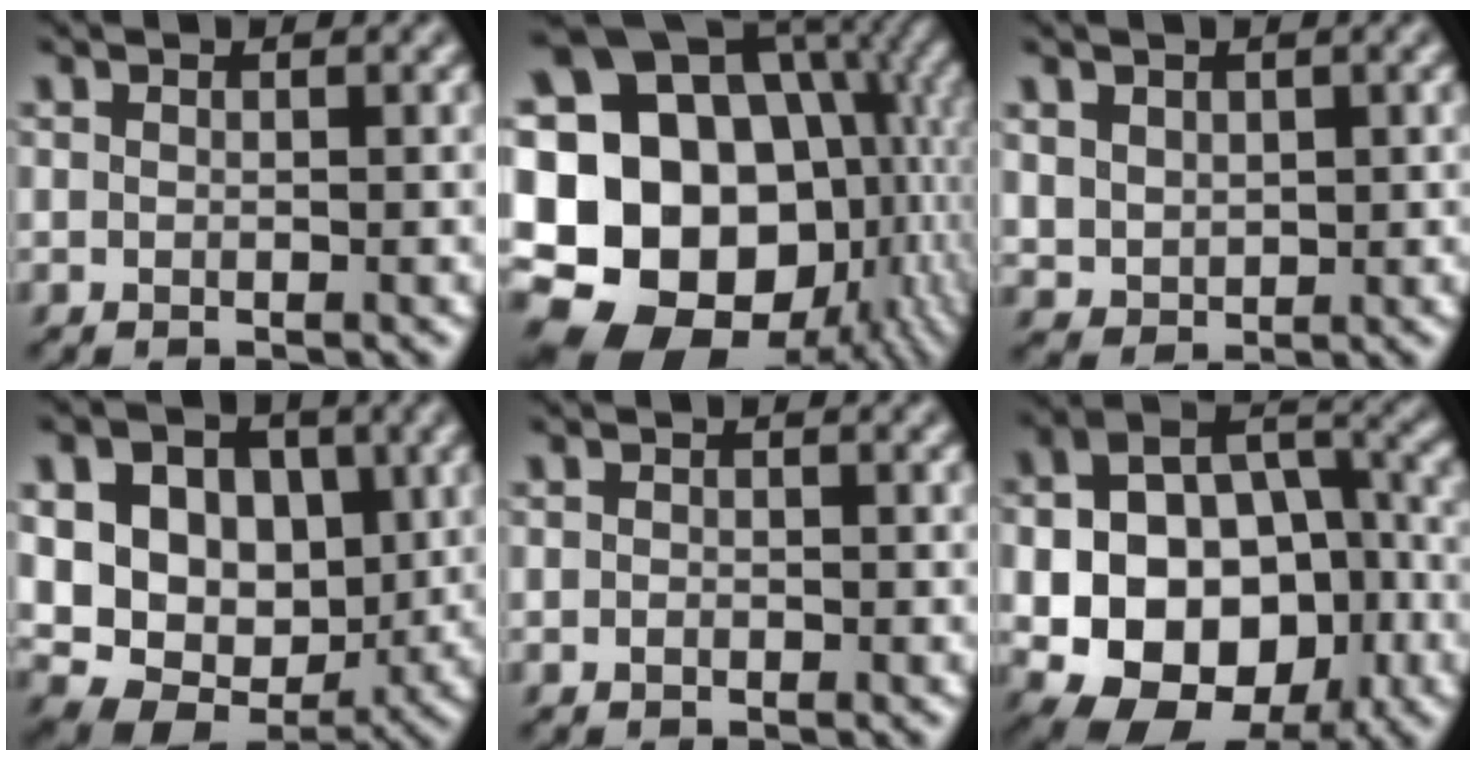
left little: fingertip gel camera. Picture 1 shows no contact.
{"total": 23.8, "force": [-1.2, 19.6, 13.4], "torque": [-0.263, 0.029, -0.024]}
{"total": 1.9, "force": [0.7, 1.6, 0.8], "torque": [-0.030, -0.005, 0.017]}
{"total": 15.5, "force": [3.7, 11.8, 9.3], "torque": [-0.176, 0.033, 0.068]}
{"total": 0.6, "force": [-0.2, 0.5, 0.2], "torque": [-0.002, -0.003, -0.006]}
{"total": 17.4, "force": [-4.9, 13.2, 10.2], "torque": [-0.157, -0.027, -0.083]}